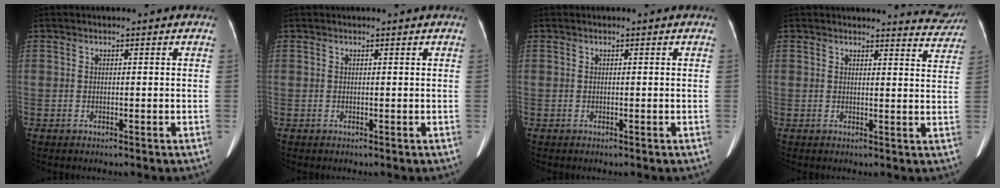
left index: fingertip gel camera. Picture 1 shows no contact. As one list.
[{"total": 0.5, "force": [0.5, 0.0, 0.2], "torque": [-0.004, 0.002, 0.008]}, {"total": 0.0}, {"total": 5.8, "force": [5.8, 0.4, -0.3], "torque": [0.008, -0.030, 0.045]}]